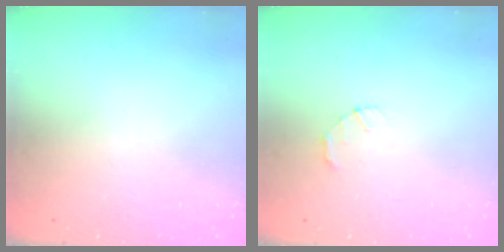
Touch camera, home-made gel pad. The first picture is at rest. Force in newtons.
{"total": 1.4, "press": 1.3, "slide": 0.3}